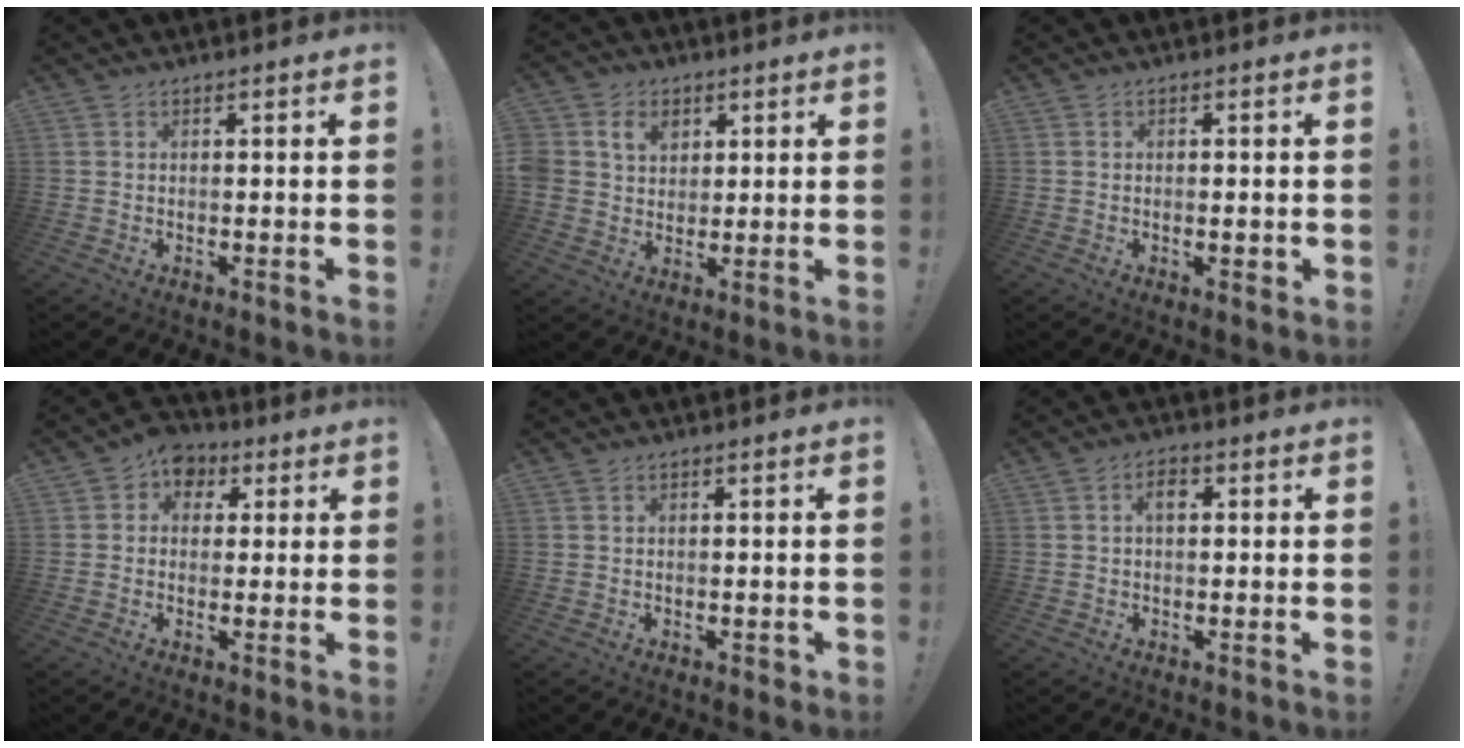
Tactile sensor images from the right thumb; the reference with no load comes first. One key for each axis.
{"total": 8.3, "fx": 3.7, "fy": 6.8, "fz": 3.2, "tx": -0.072, "ty": -0.009, "tz": 0.074}
{"total": 1.5, "fx": -0.1, "fy": 0.7, "fz": 1.3, "tx": -0.014, "ty": -0.002, "tz": -0.003}
{"total": 6.0, "fx": 1.4, "fy": 5.5, "fz": 1.9, "tx": -0.022, "ty": -0.002, "tz": 0.030}
{"total": 1.3, "fx": 0.1, "fy": 1.0, "fz": 0.8, "tx": -0.012, "ty": 0.002, "tz": 0.003}
{"total": 3.4, "fx": 0.6, "fy": 2.0, "fz": 2.6, "tx": -0.041, "ty": 0.007, "tz": 0.007}